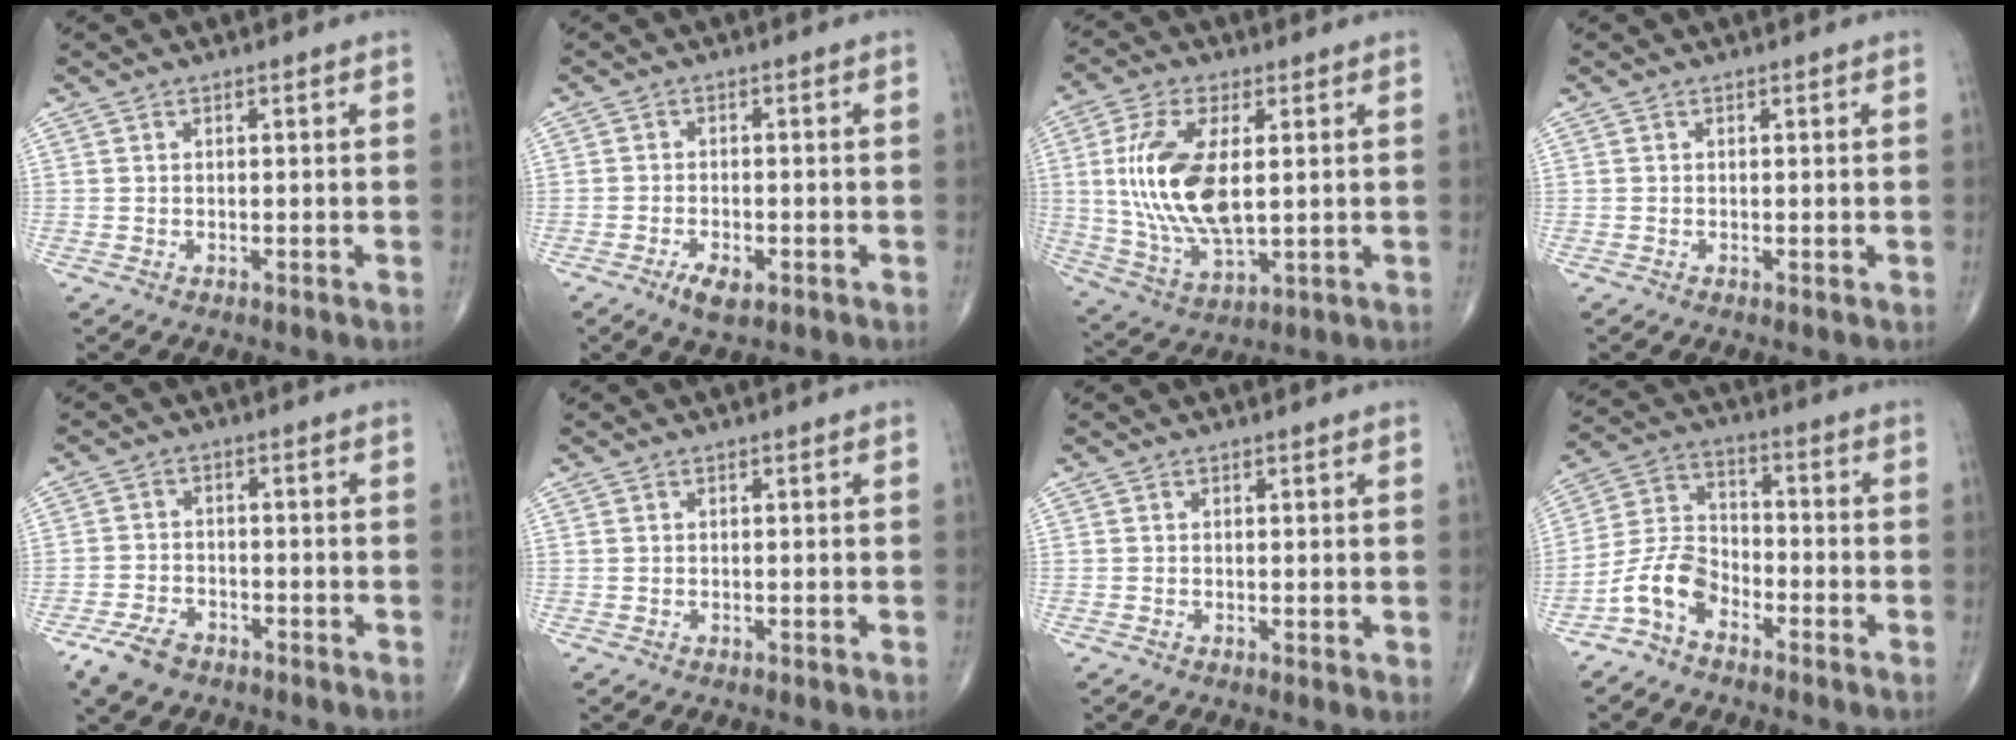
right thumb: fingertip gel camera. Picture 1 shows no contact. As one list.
[{"total": 3.9, "force": [-2.0, 1.7, 2.8], "torque": [-0.052, 0.001, -0.033]}, {"total": 16.3, "force": [2.0, 7.6, 14.3], "torque": [-0.292, -0.013, 0.047]}, {"total": 0.0}, {"total": 5.4, "force": [-3.6, 3.1, 2.5], "torque": [-0.047, 0.013, -0.066]}, {"total": 0.0}, {"total": 0.9, "force": [0.2, 0.4, 0.8], "torque": [-0.011, -0.004, 0.000]}, {"total": 8.4, "force": [-5.0, 4.9, 4.7], "torque": [-0.089, 0.046, -0.110]}]